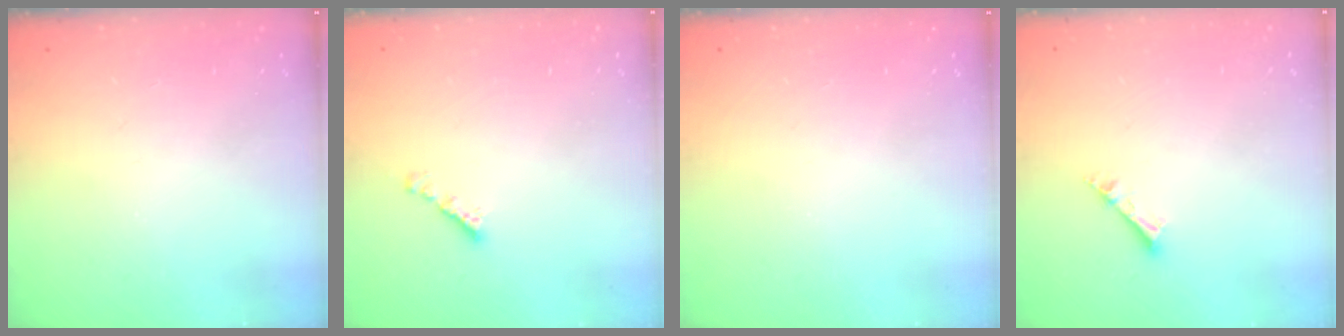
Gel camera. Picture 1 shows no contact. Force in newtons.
{"total": 2.1, "press": 2.0, "slide": 0.7}
{"total": 0.0}
{"total": 2.5, "press": 2.5, "slide": 0.1}